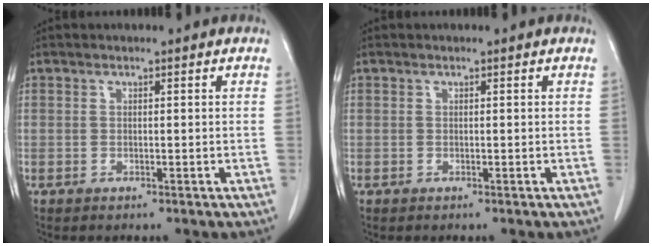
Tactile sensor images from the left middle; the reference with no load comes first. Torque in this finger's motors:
{"motor_torque": [-0.01, -0.01, 0.00, -0.01]}